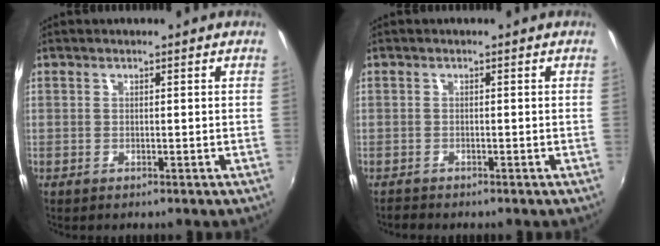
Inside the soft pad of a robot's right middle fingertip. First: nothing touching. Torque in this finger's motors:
{"motor_torque": [0.29, -0.50, 0.05, 0.04]}